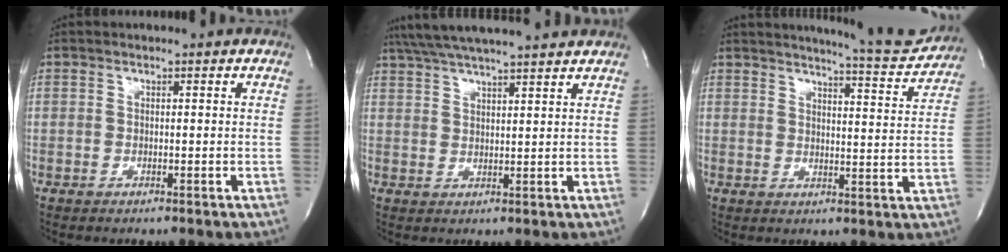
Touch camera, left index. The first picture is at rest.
{"total": 15.1, "force": [13.4, 0.5, 7.0], "torque": [-0.130, 0.038, 0.198]}
{"total": 10.7, "force": [10.4, 0.2, 2.6], "torque": [-0.036, -0.029, 0.122]}